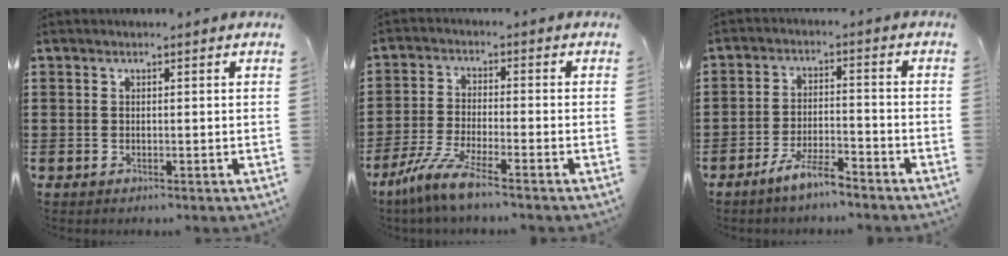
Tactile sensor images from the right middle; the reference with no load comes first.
{"total": 6.6, "force": [-5.2, 0.1, 4.0], "torque": [-0.098, -0.018, -0.105]}
{"total": 5.6, "force": [-4.6, 0.9, 3.0], "torque": [-0.062, -0.001, -0.087]}